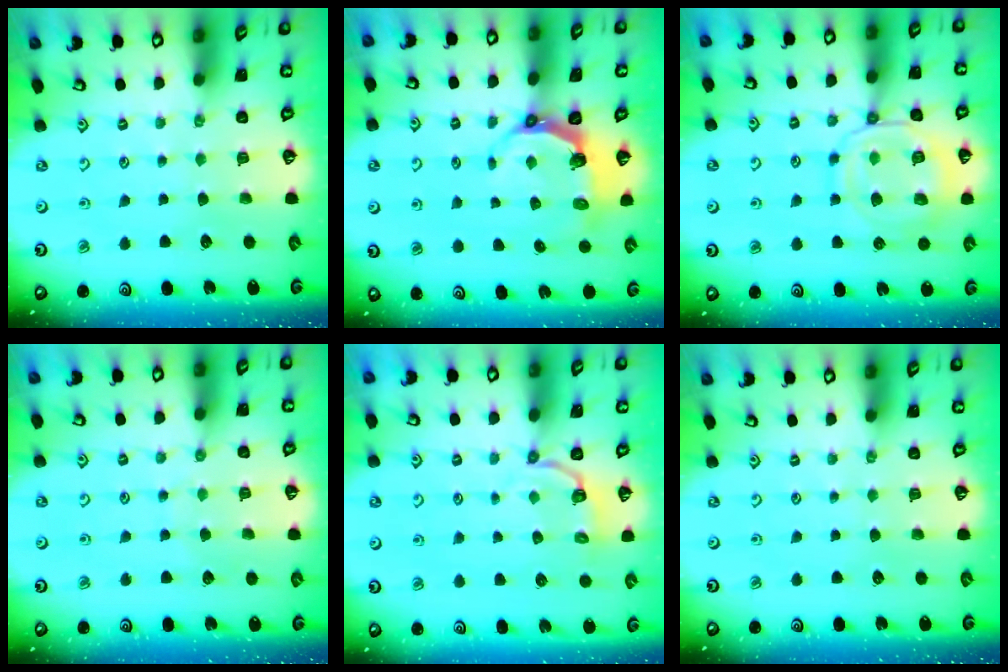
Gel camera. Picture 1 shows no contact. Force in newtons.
{"total": 6.0, "press": 4.6, "slide": 3.9}
{"total": 13.9, "press": 13.8, "slide": 1.5}
{"total": 3.9, "press": 3.9, "slide": 0.4}
{"total": 3.1, "press": 1.6, "slide": 2.6}
{"total": 0.0}